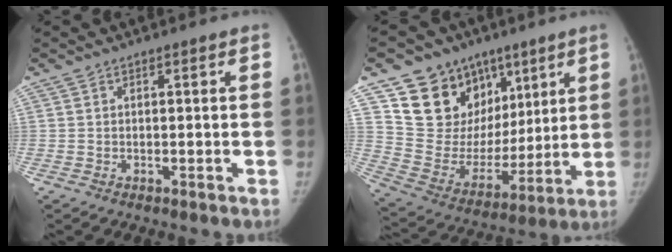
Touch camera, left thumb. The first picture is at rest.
{"total": 20.7, "force": [10.8, 15.4, 8.6], "torque": [-0.096, -0.025, 0.203]}